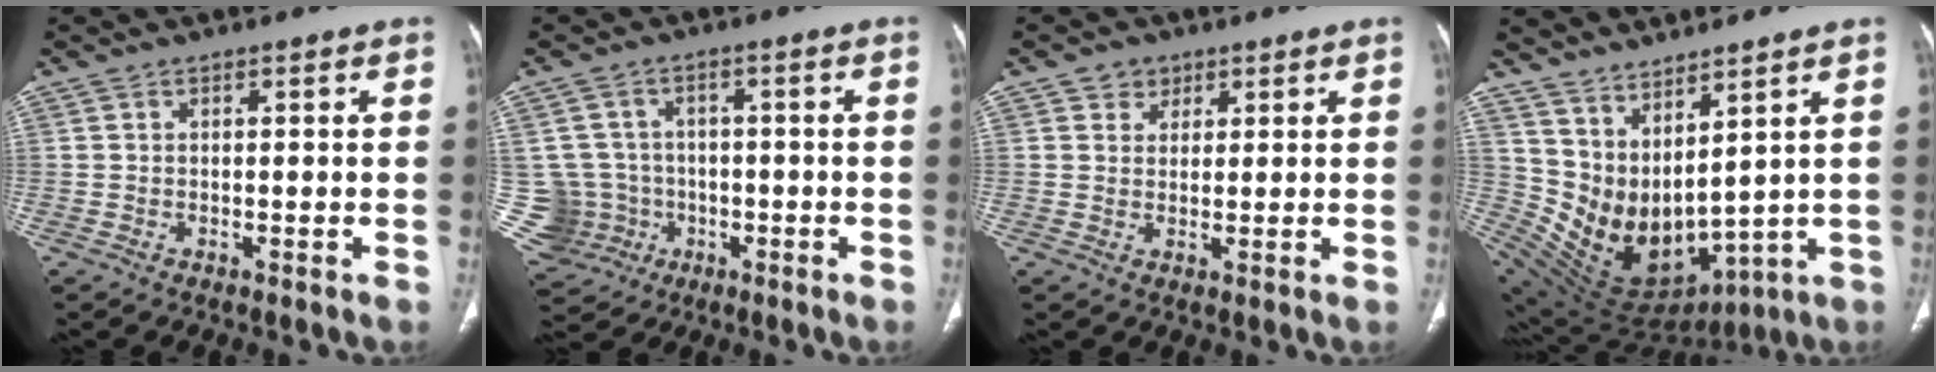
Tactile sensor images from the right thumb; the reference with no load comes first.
{"total": 9.8, "force": [-1.4, 9.5, 1.4], "torque": [-0.019, 0.029, -0.008]}
{"total": 3.3, "force": [1.8, 2.7, 0.6], "torque": [0.009, -0.008, 0.024]}
{"total": 13.3, "force": [6.9, 6.4, 9.3], "torque": [-0.127, -0.052, 0.167]}